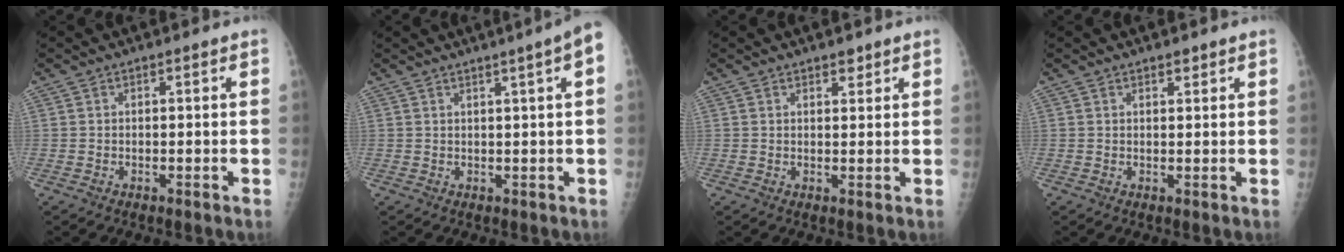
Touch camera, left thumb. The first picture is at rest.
{"total": 4.9, "force": [2.1, -0.4, 4.4], "torque": [-0.056, 0.003, 0.027]}
{"total": 1.9, "force": [1.5, 0.9, 0.8], "torque": [-0.001, -0.009, 0.019]}
{"total": 1.3, "force": [1.0, 0.5, 0.6], "torque": [-0.002, -0.007, 0.014]}